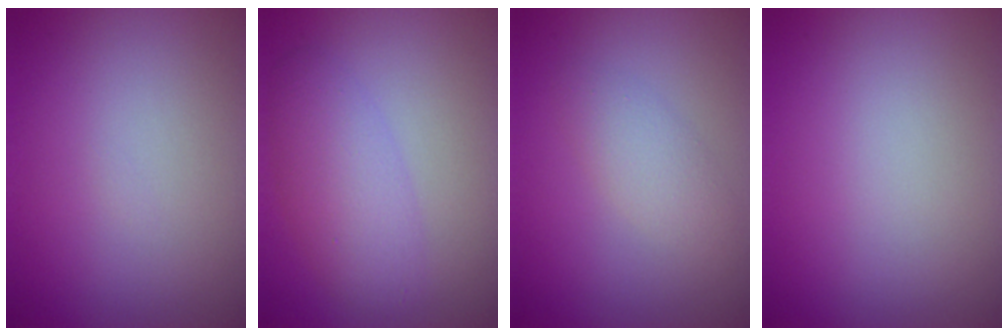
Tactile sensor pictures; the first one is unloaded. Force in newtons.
{"total": 4.0, "press": 4.0, "slide": 0.1}
{"total": 2.2, "press": 2.2, "slide": 0.0}
{"total": 0.0}